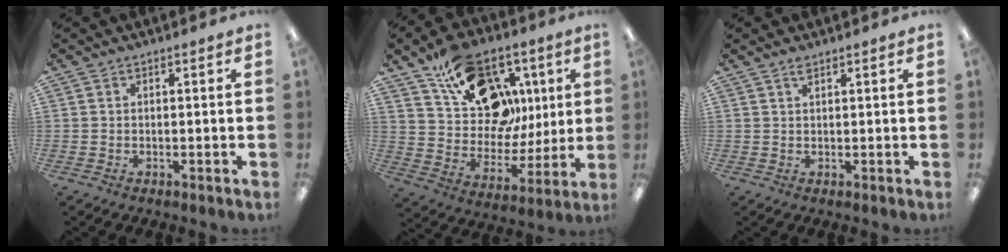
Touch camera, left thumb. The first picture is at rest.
{"total": 20.0, "force": [10.5, 13.7, 10.1], "torque": [-0.158, -0.047, 0.197]}
{"total": 1.0, "force": [0.8, 0.2, 0.6], "torque": [-0.013, -0.001, 0.015]}